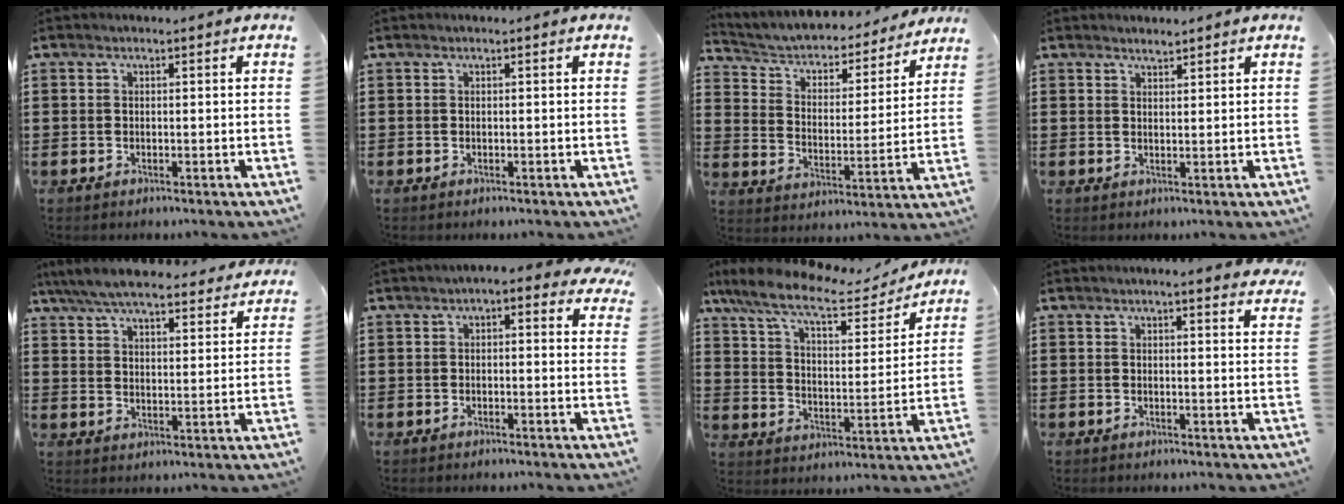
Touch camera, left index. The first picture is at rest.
{"total": 0.0}
{"total": 3.7, "force": [3.3, 1.5, 1.0], "torque": [-0.040, -0.027, 0.045]}
{"total": 1.4, "force": [1.4, 0.2, 0.3], "torque": [-0.007, 0.002, 0.026]}
{"total": 7.3, "force": [6.8, 0.7, 2.5], "torque": [-0.075, -0.032, 0.122]}
{"total": 2.3, "force": [1.1, 0.8, 1.8], "torque": [-0.040, 0.005, 0.018]}
{"total": 10.1, "force": [8.0, 2.1, 5.8], "torque": [-0.141, -0.034, 0.136]}
{"total": 2.4, "force": [2.1, -0.3, 0.9], "torque": [-0.023, -0.002, 0.040]}